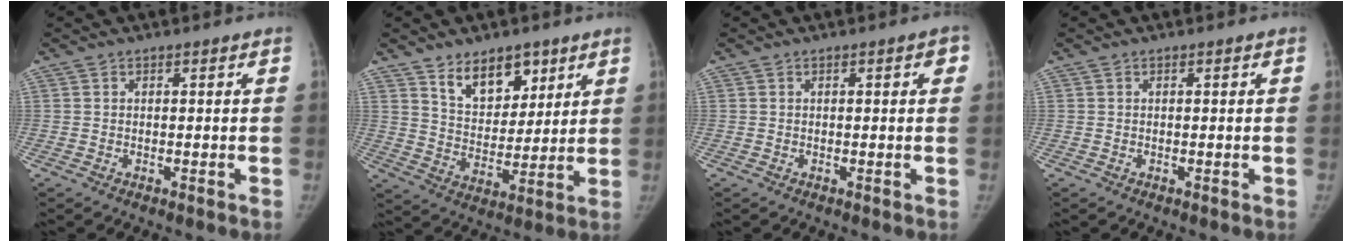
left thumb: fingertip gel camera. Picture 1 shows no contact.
{"total": 11.0, "force": [6.8, 6.5, 5.7], "torque": [-0.051, -0.049, 0.124]}
{"total": 2.0, "force": [0.6, 0.8, 1.7], "torque": [-0.012, 0.003, 0.005]}
{"total": 0.0}